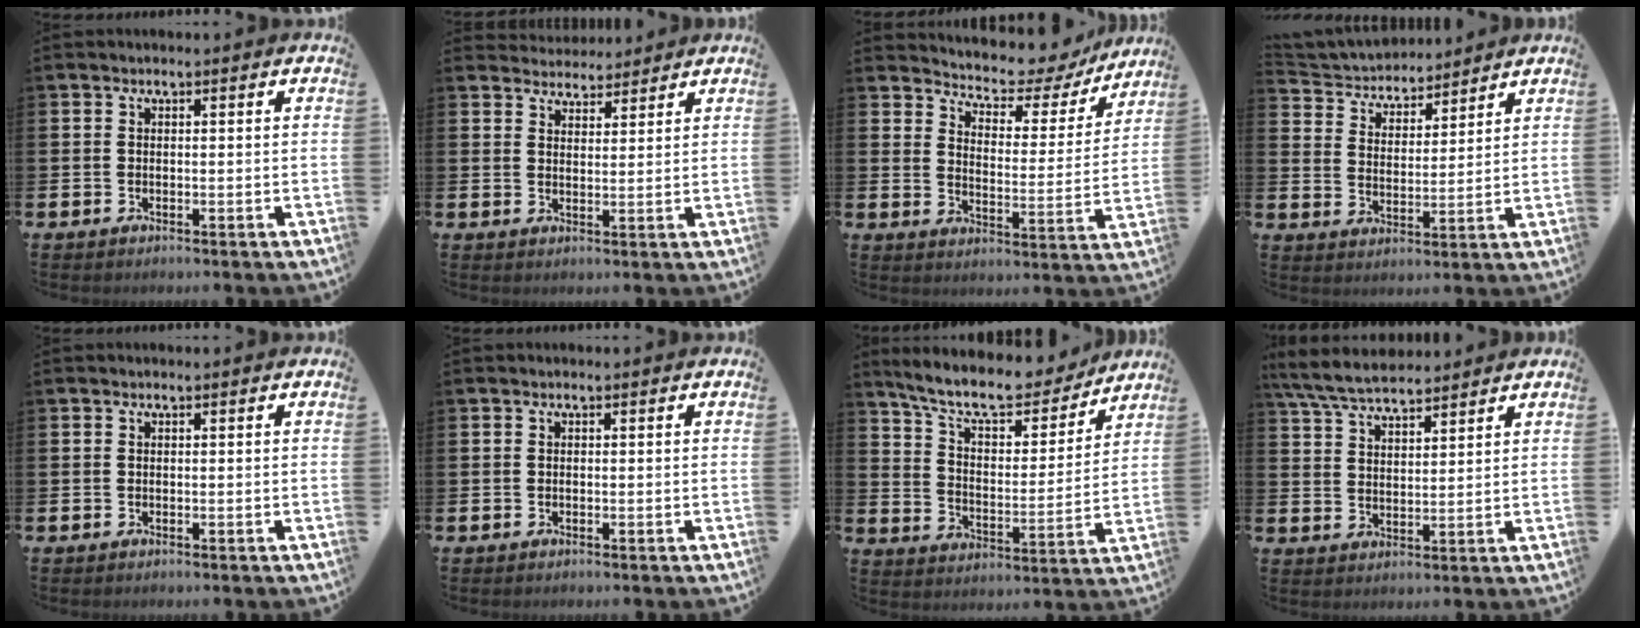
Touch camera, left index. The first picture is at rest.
{"total": 3.9, "force": [3.8, 1.0, -0.4], "torque": [-0.004, -0.020, 0.070]}
{"total": 6.0, "force": [5.6, 1.9, 0.8], "torque": [-0.045, -0.049, 0.092]}
{"total": 4.3, "force": [4.0, 1.6, -0.2], "torque": [-0.025, -0.030, 0.066]}
{"total": 0.0}
{"total": 0.0}
{"total": 10.2, "force": [9.2, 2.5, 3.8], "torque": [-0.101, -0.060, 0.158]}
{"total": 6.4, "force": [6.0, 1.1, 1.8], "torque": [-0.061, -0.019, 0.112]}